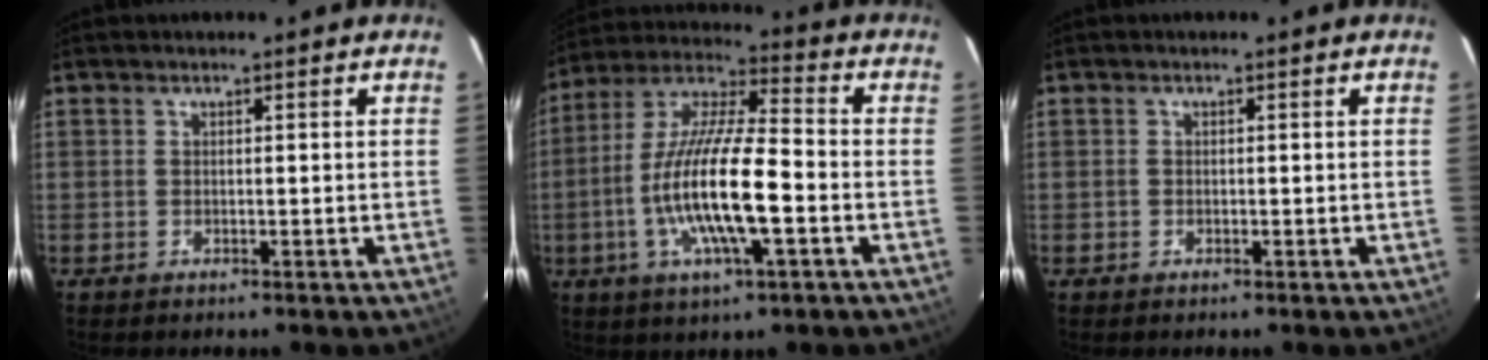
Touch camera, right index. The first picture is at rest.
{"total": 17.1, "force": [-4.2, 3.5, 16.2], "torque": [-0.317, -0.007, -0.085]}
{"total": 0.5, "force": [-0.2, 0.5, 0.1], "torque": [0.001, 0.000, -0.004]}